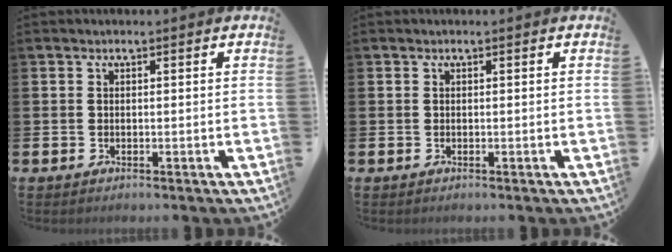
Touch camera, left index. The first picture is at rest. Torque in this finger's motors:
{"motor_torque": [0.00, 0.00, 0.00, 0.00]}